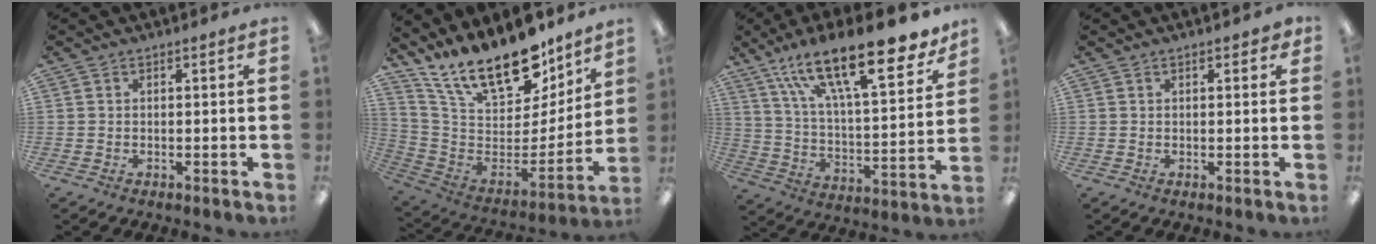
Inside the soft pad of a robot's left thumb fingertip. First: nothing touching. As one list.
[{"total": 22.3, "force": [17.1, 8.6, 11.4], "torque": [-0.200, -0.120, 0.306]}, {"total": 25.4, "force": [17.4, 7.6, 16.9], "torque": [-0.259, -0.109, 0.284]}, {"total": 1.7, "force": [1.0, 0.7, 1.1], "torque": [-0.006, -0.004, 0.014]}]